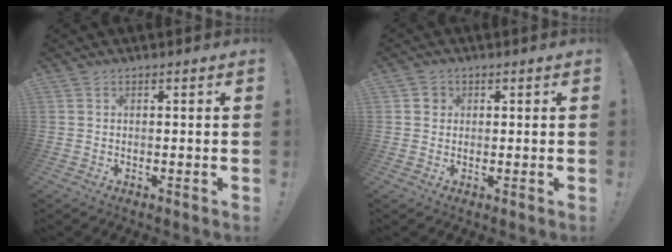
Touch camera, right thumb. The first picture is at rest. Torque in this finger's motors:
{"motor_torque": [0.13, 0.77, -0.12, 0.08, -0.02]}